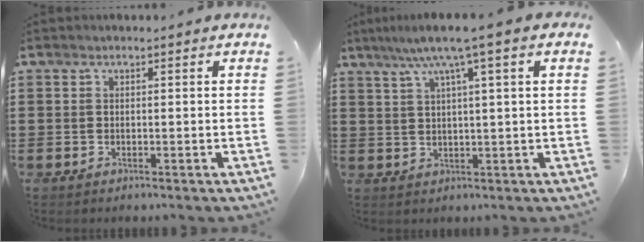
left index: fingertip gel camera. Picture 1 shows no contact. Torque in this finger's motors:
{"motor_torque": [2.14, 0.00, 0.50, 0.21]}